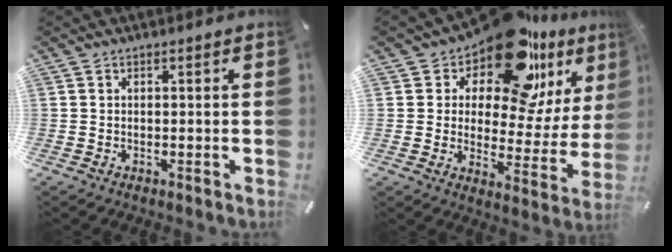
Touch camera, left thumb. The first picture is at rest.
{"total": 17.6, "force": [13.7, 7.1, 8.4], "torque": [-0.126, -0.119, 0.232]}